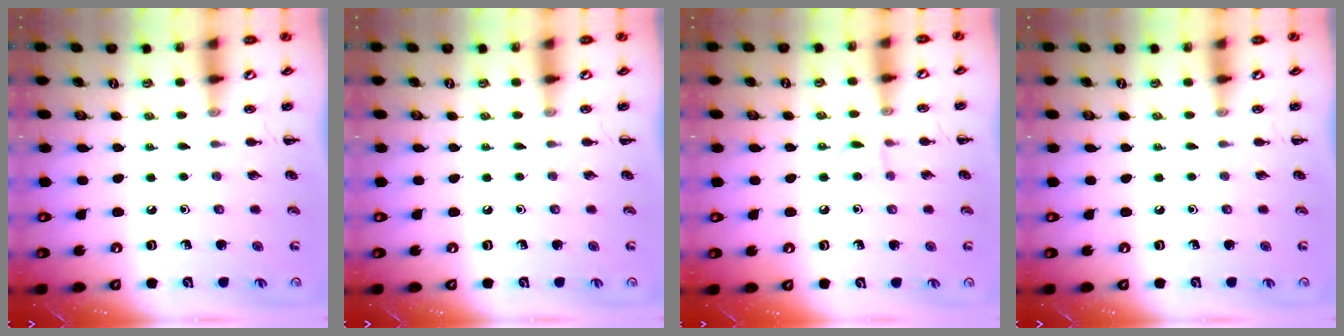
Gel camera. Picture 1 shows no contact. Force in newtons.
{"total": 0.0}
{"total": 5.3, "press": 5.2, "slide": 1.3}
{"total": 0.0}